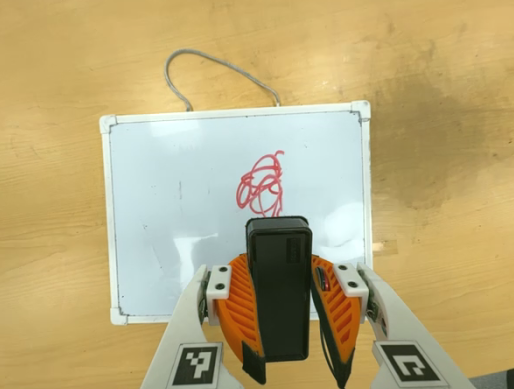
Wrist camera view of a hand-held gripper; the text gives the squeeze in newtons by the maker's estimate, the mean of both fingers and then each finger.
{"total": 7.7, "left": 6.8, "right": 8.6}